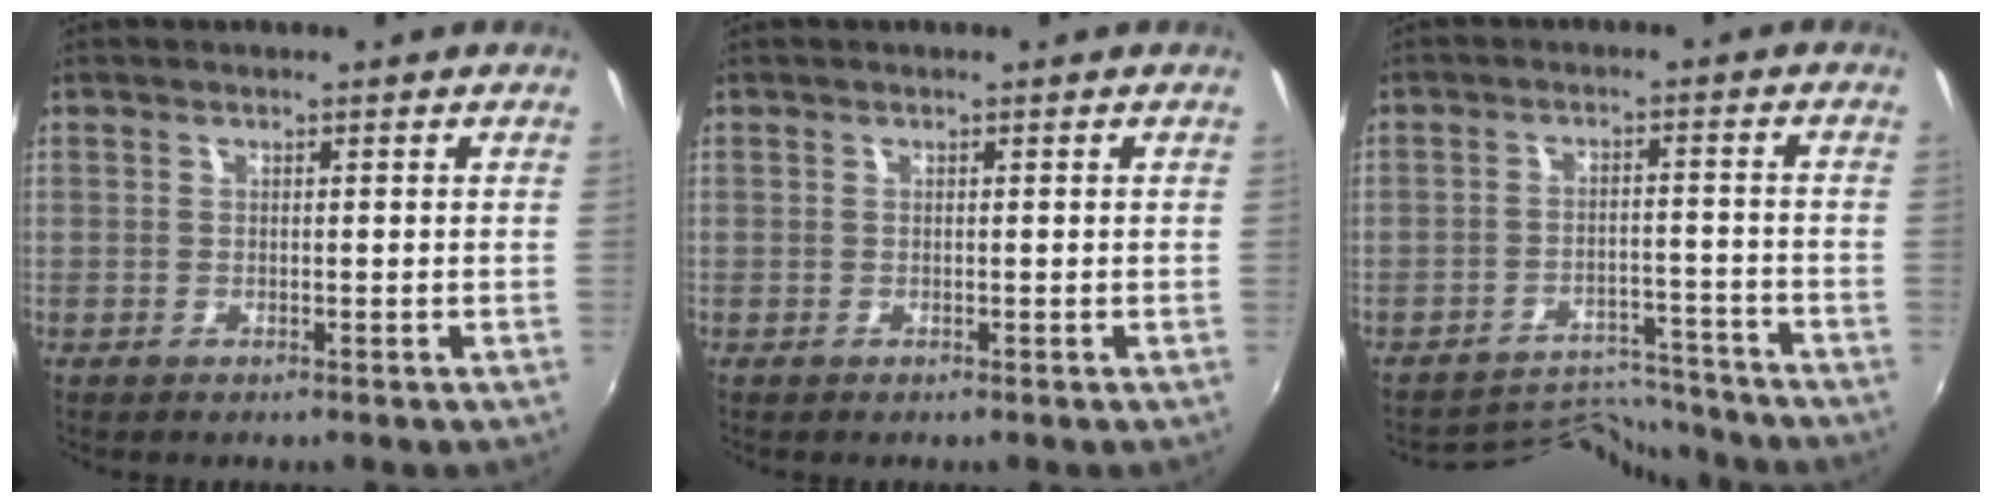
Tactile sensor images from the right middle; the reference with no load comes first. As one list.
[{"total": 0.0}, {"total": 9.3, "force": [-9.2, 1.2, -0.4], "torque": [-0.011, 0.020, -0.139]}]